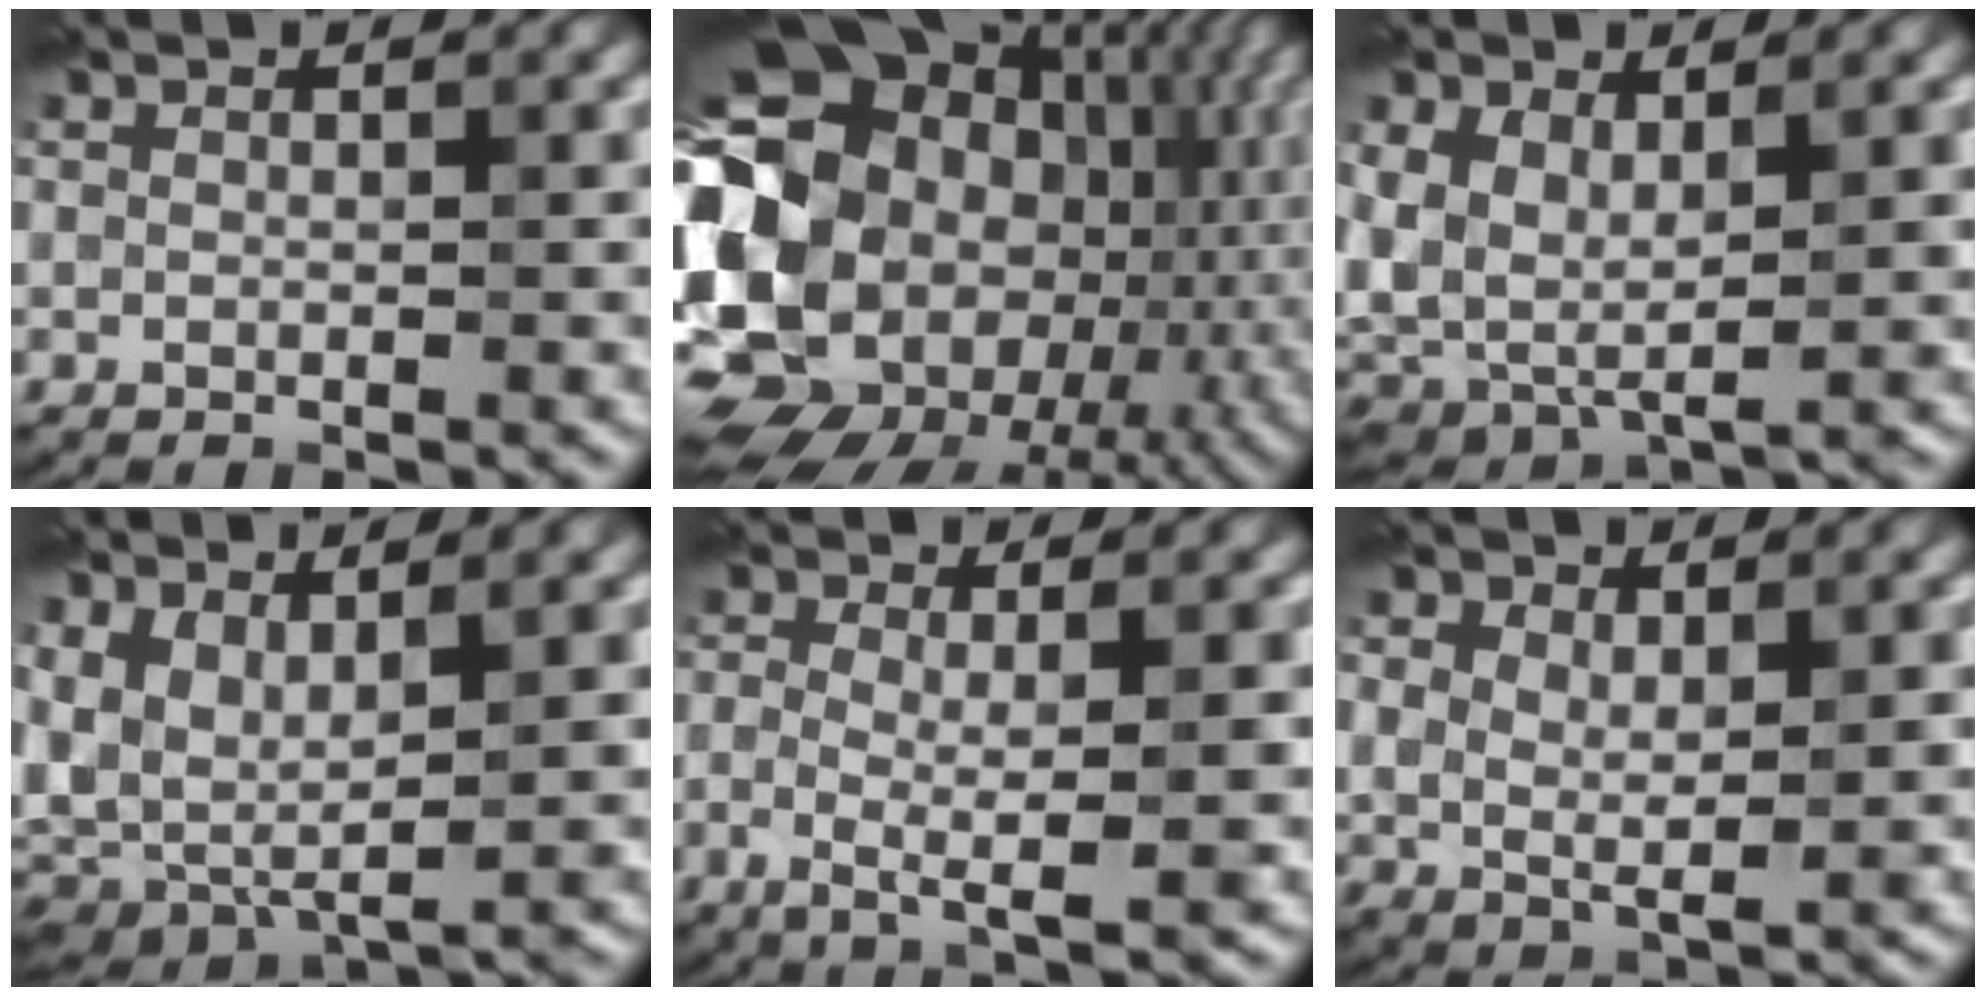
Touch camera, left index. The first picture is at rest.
{"total": 22.1, "force": [-0.8, 17.8, 13.1], "torque": [-0.249, 0.001, -0.041]}
{"total": 5.9, "force": [0.9, 3.5, 4.6], "torque": [-0.106, 0.001, 0.019]}
{"total": 5.8, "force": [0.7, 2.9, 5.0], "torque": [-0.115, 0.002, 0.016]}
{"total": 4.9, "force": [-1.0, 1.1, 4.7], "torque": [-0.091, -0.002, -0.017]}
{"total": 4.4, "force": [0.8, 2.6, 3.5], "torque": [-0.068, -0.001, 0.022]}